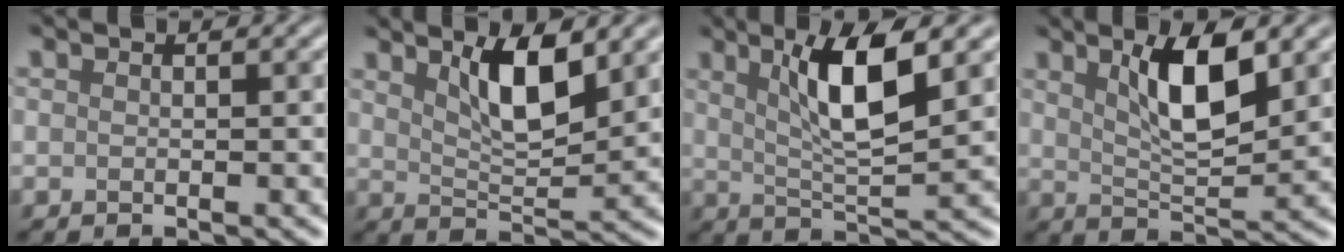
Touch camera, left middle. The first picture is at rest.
{"total": 4.9, "force": [2.5, 1.4, 4.0], "torque": [-0.072, -0.002, 0.045]}
{"total": 6.3, "force": [2.4, 1.3, 5.7], "torque": [-0.099, 0.001, 0.045]}
{"total": 5.6, "force": [2.4, 1.6, 4.8], "torque": [-0.086, 0.000, 0.043]}